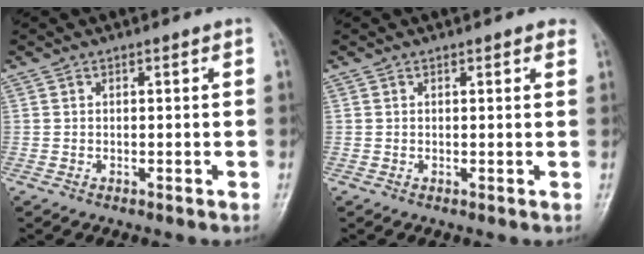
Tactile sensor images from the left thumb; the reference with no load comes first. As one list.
[{"total": 1.6, "force": [1.1, 0.6, 1.1], "torque": [-0.007, 0.000, 0.009]}]